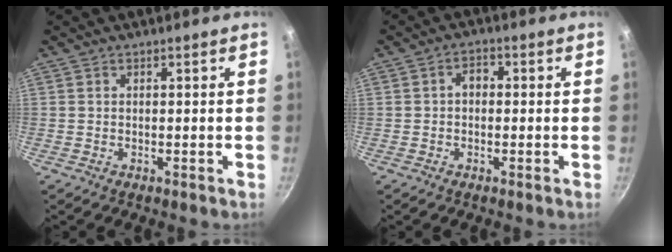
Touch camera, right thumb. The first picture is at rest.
{"total": 2.6, "force": [-0.1, 1.9, 1.8], "torque": [-0.019, 0.012, -0.006]}